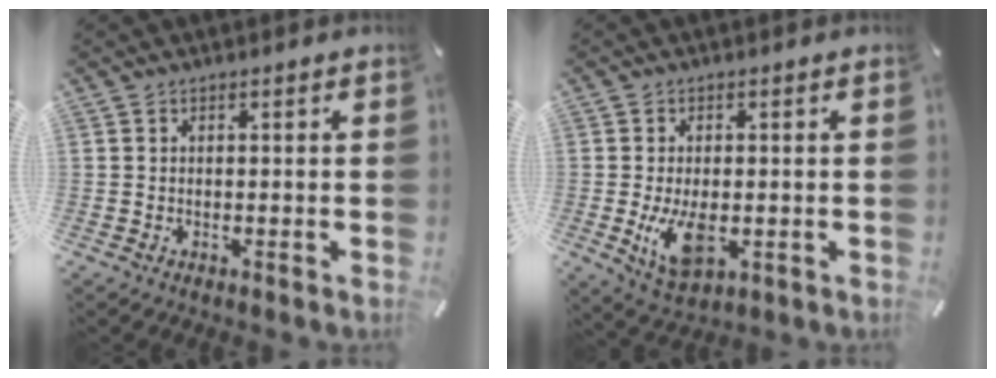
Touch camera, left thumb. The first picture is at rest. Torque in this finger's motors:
{"motor_torque": [-0.07, 0.55, 0.52, 0.34, 0.10]}